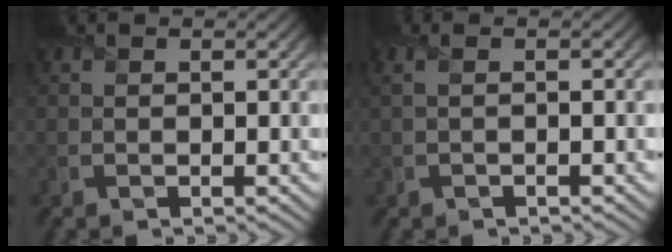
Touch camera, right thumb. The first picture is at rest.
{"total": 2.0, "force": [0.1, 0.5, 1.9], "torque": [-0.034, 0.005, -0.004]}